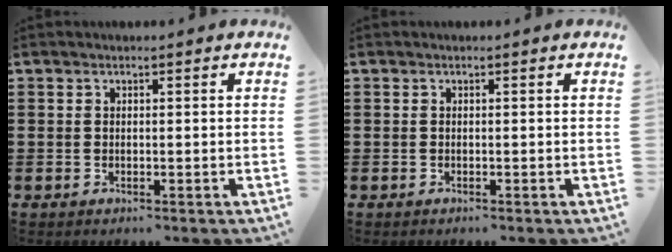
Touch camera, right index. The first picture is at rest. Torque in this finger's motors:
{"motor_torque": [-0.14, -0.20, -0.08, -0.03]}